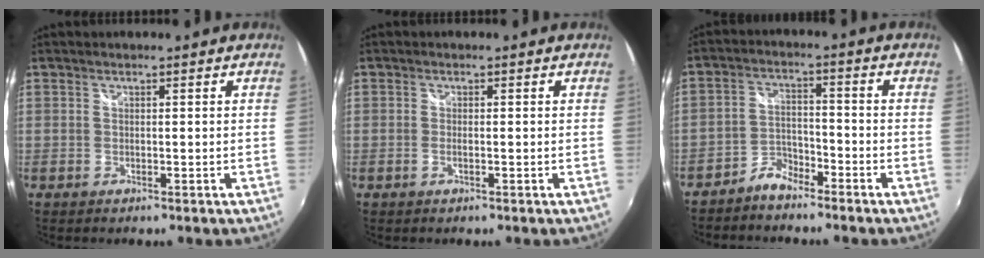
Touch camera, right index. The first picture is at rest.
{"total": 1.1, "force": [-0.4, 0.1, 1.0], "torque": [-0.021, 0.000, -0.009]}
{"total": 4.9, "force": [-4.3, 1.9, 1.5], "torque": [-0.036, 0.011, -0.081]}